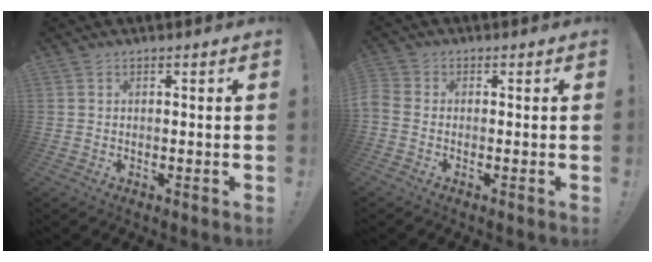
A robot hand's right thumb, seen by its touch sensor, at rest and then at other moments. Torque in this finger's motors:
{"motor_torque": [-0.61, 1.46, 0.52, 0.10, 0.44]}